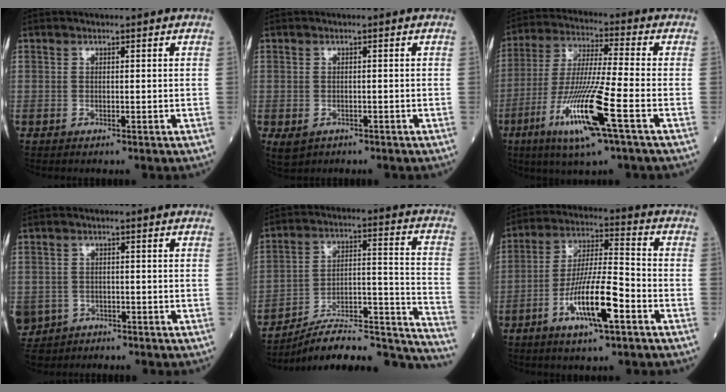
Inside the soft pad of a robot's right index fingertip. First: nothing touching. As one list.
[{"total": 2.3, "force": [-1.1, 1.8, 0.9], "torque": [-0.020, -0.002, -0.008]}, {"total": 14.8, "force": [-6.2, -0.1, 13.5], "torque": [-0.277, -0.025, -0.115]}, {"total": 8.9, "force": [-4.9, 7.2, 1.7], "torque": [-0.063, -0.005, -0.073]}, {"total": 23.4, "force": [-21.0, 3.6, 9.5], "torque": [-0.074, 0.048, -0.310]}, {"total": 12.1, "force": [-5.3, 1.5, 10.8], "torque": [-0.202, -0.006, -0.097]}]